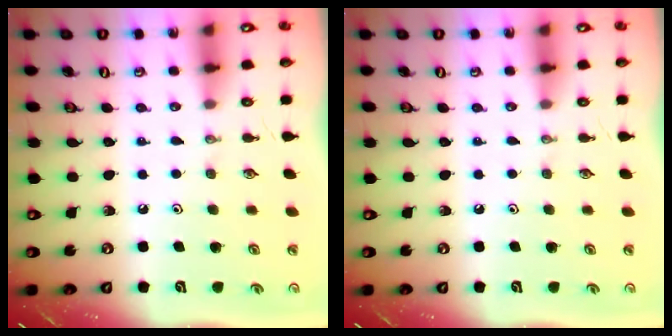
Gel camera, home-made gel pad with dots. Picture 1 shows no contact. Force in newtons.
{"total": 0.0}